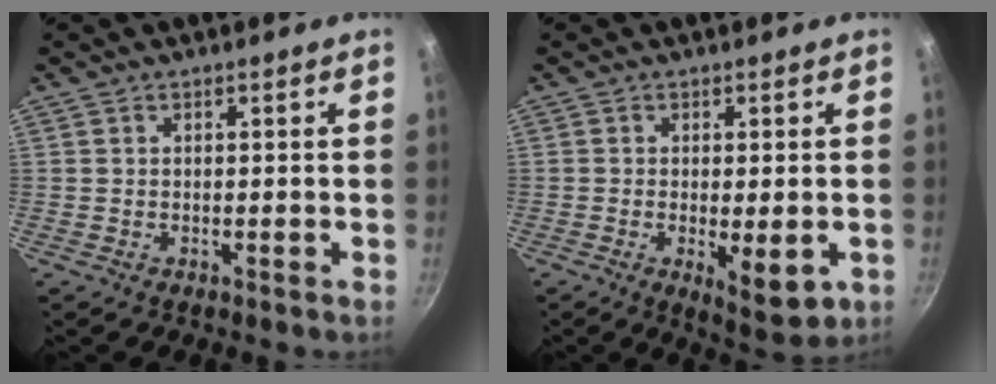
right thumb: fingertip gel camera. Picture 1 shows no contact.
{"total": 7.9, "force": [-1.9, 2.8, 7.1], "torque": [-0.099, -0.011, -0.018]}